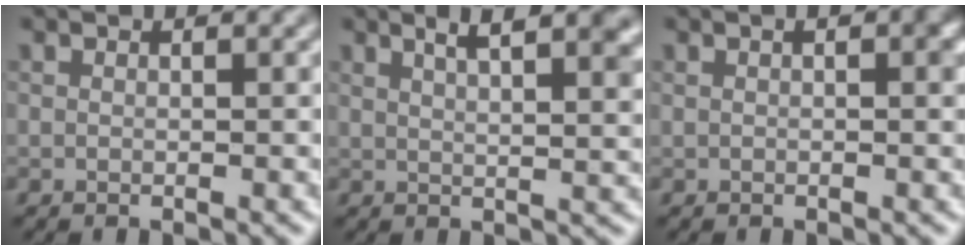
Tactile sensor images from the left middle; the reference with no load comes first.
{"total": 5.7, "force": [3.3, 2.0, 4.2], "torque": [-0.028, 0.023, 0.042]}
{"total": 1.7, "force": [0.4, 0.5, 1.6], "torque": [-0.020, 0.005, 0.010]}